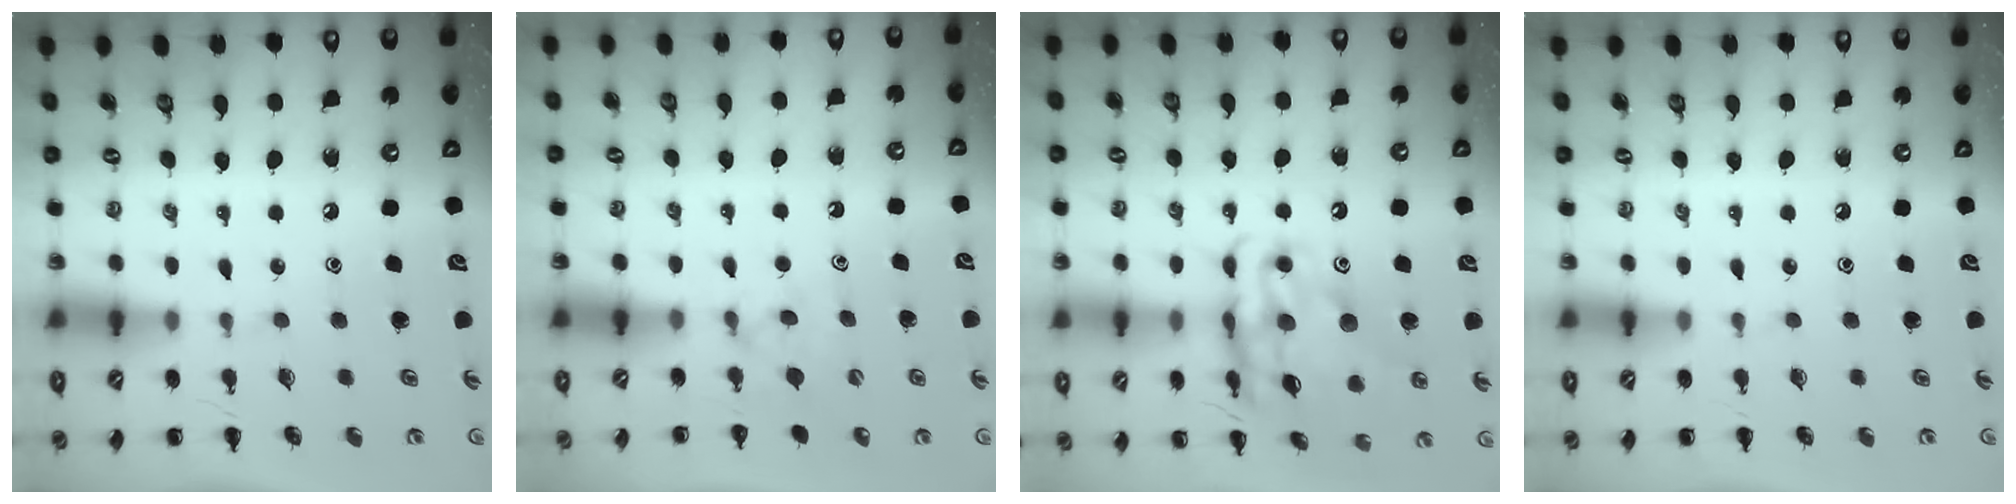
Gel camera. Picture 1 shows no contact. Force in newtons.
{"total": 4.5, "press": 4.3, "slide": 1.4}
{"total": 17.3, "press": 17.1, "slide": 2.7}
{"total": 0.0}